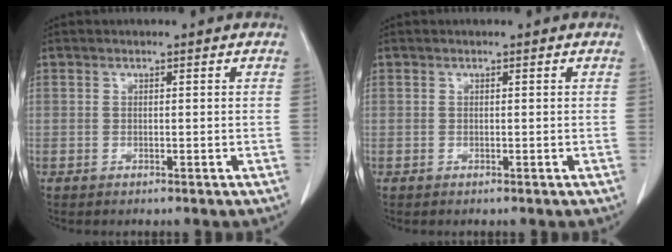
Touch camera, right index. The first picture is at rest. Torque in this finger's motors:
{"motor_torque": [-0.05, 0.00, 0.03, 0.01]}